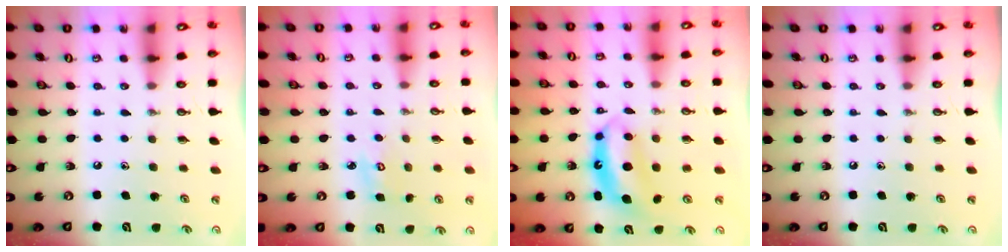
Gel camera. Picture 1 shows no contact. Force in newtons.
{"total": 4.1, "press": 4.1, "slide": 0.3}
{"total": 7.5, "press": 7.5, "slide": 0.4}
{"total": 0.0}